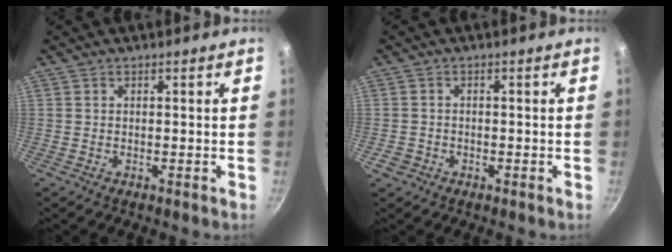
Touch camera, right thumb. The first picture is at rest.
{"total": 2.3, "force": [-1.0, 1.9, 0.8], "torque": [-0.013, 0.009, -0.015]}